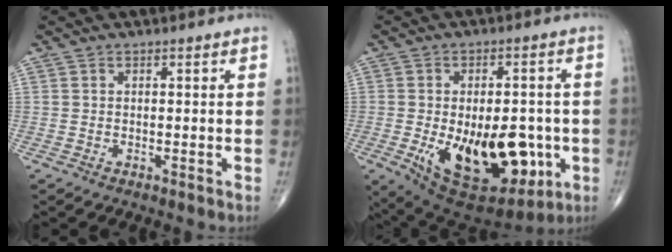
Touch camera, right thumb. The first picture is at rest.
{"total": 22.7, "force": [-4.9, 12.3, 18.5], "torque": [-0.262, -0.006, -0.041]}